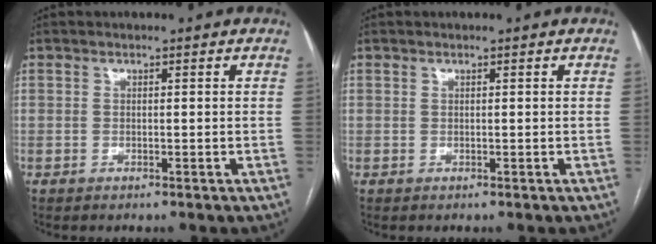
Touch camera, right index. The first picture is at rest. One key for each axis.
{"total": 0.0}